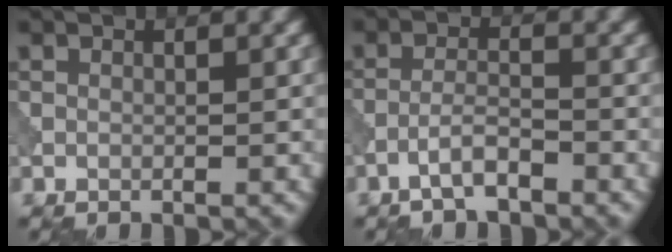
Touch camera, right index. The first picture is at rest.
{"total": 2.5, "force": [-1.7, 0.5, 1.7], "torque": [-0.032, 0.009, -0.039]}